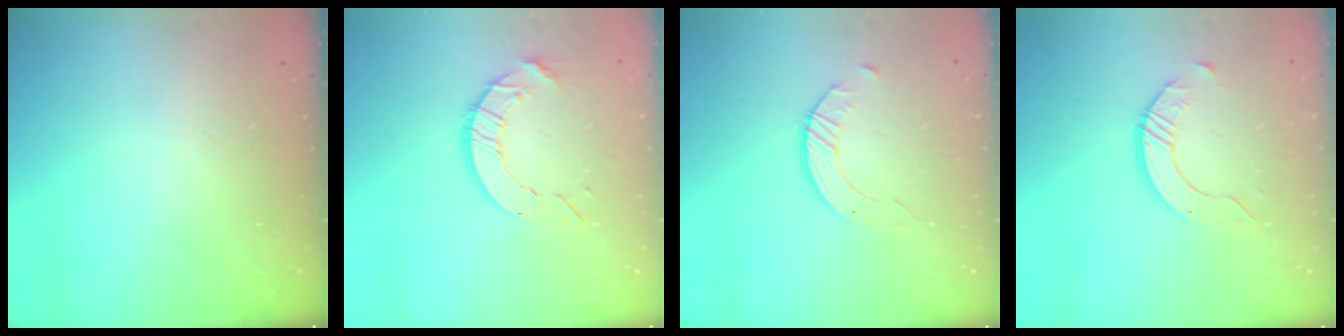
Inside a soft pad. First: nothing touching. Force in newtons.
{"total": 8.4, "press": 8.4, "slide": 0.6}
{"total": 2.4, "press": 2.4, "slide": 0.3}
{"total": 5.3, "press": 5.3, "slide": 0.5}